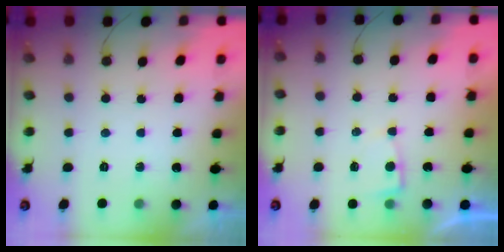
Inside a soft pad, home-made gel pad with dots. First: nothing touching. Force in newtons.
{"total": 2.4, "press": 2.4, "slide": 0.4}